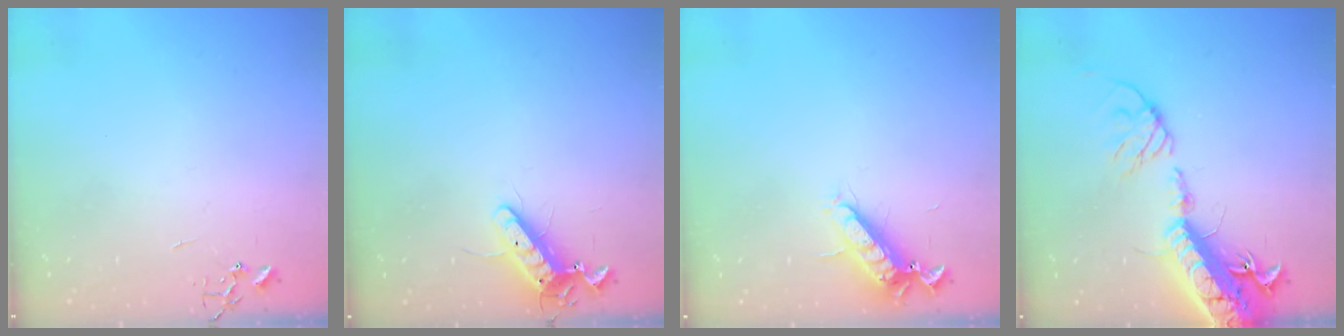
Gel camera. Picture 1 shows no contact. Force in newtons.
{"total": 11.2, "press": 11.1, "slide": 1.4}
{"total": 12.4, "press": 12.3, "slide": 1.5}
{"total": 23.1, "press": 22.6, "slide": 4.7}